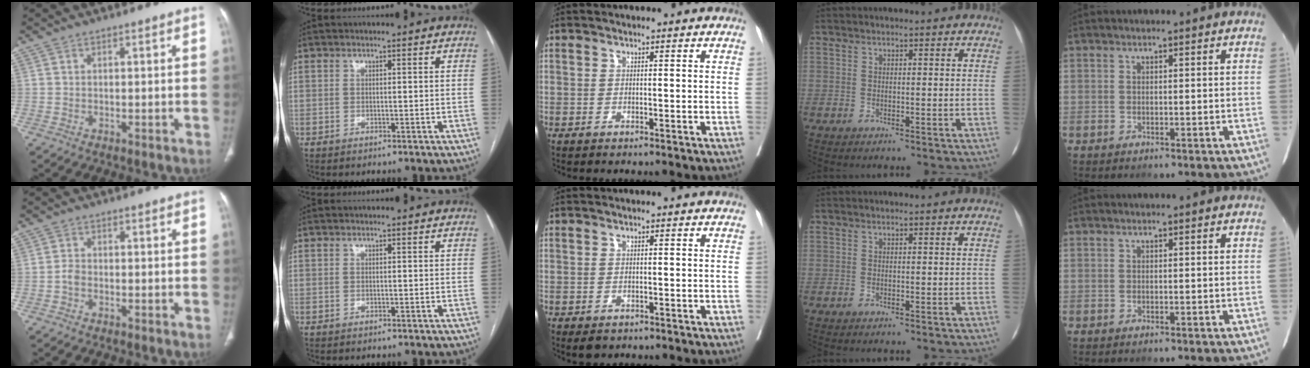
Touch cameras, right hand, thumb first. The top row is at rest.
{"thumb": {"total": 1.5, "force": [-0.6, 1.0, 1.0], "torque": [-0.020, 0.005, -0.016]}, "middle": {"total": 3.0, "force": [-2.2, 1.7, 1.2], "torque": [-0.014, -0.003, -0.029]}}